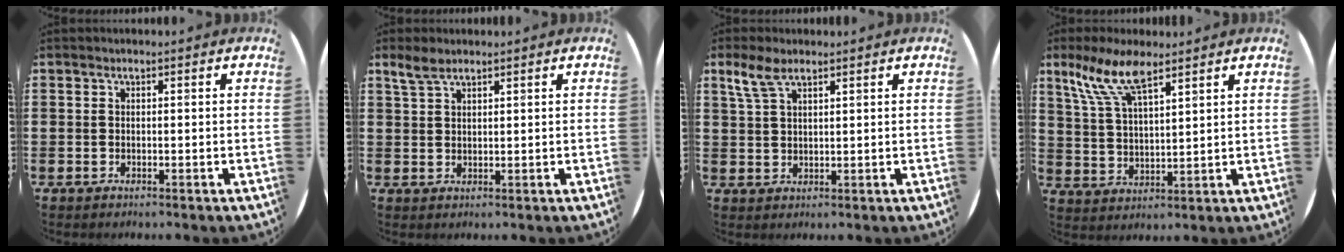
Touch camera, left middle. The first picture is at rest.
{"total": 2.8, "force": [2.2, 1.0, 1.4], "torque": [-0.030, 0.004, 0.040]}
{"total": 3.8, "force": [2.7, 1.4, 2.4], "torque": [-0.052, 0.005, 0.049]}
{"total": 8.4, "force": [6.1, 2.4, 5.3], "torque": [-0.121, -0.009, 0.110]}